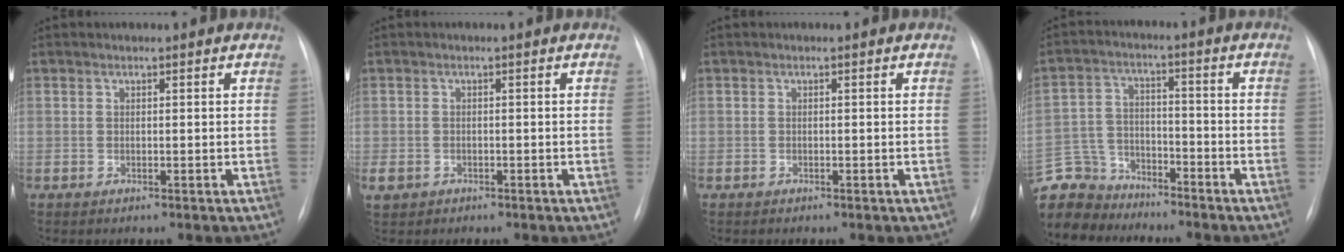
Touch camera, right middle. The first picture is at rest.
{"total": 3.4, "force": [-2.0, 2.6, 1.1], "torque": [-0.025, -0.001, -0.029]}
{"total": 0.0}
{"total": 11.5, "force": [-10.5, 4.7, 0.5], "torque": [-0.030, 0.023, -0.194]}